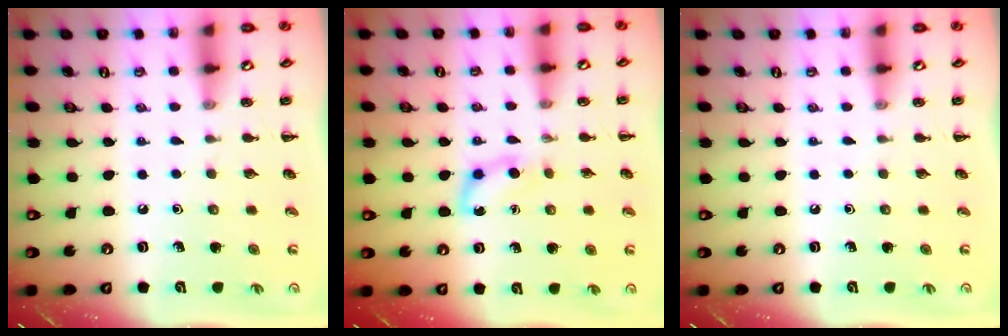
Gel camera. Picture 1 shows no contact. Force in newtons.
{"total": 4.9, "press": 4.6, "slide": 1.6}
{"total": 0.0}